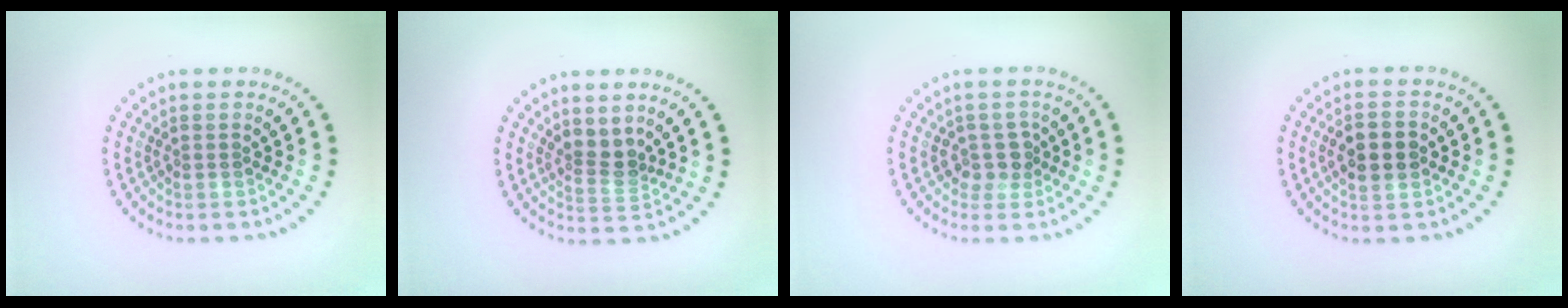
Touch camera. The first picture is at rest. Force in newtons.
{"total": 2.4, "press": 1.8, "slide": 1.6}
{"total": 2.0, "press": 1.6, "slide": 1.2}
{"total": 3.6, "press": 3.6, "slide": 0.2}